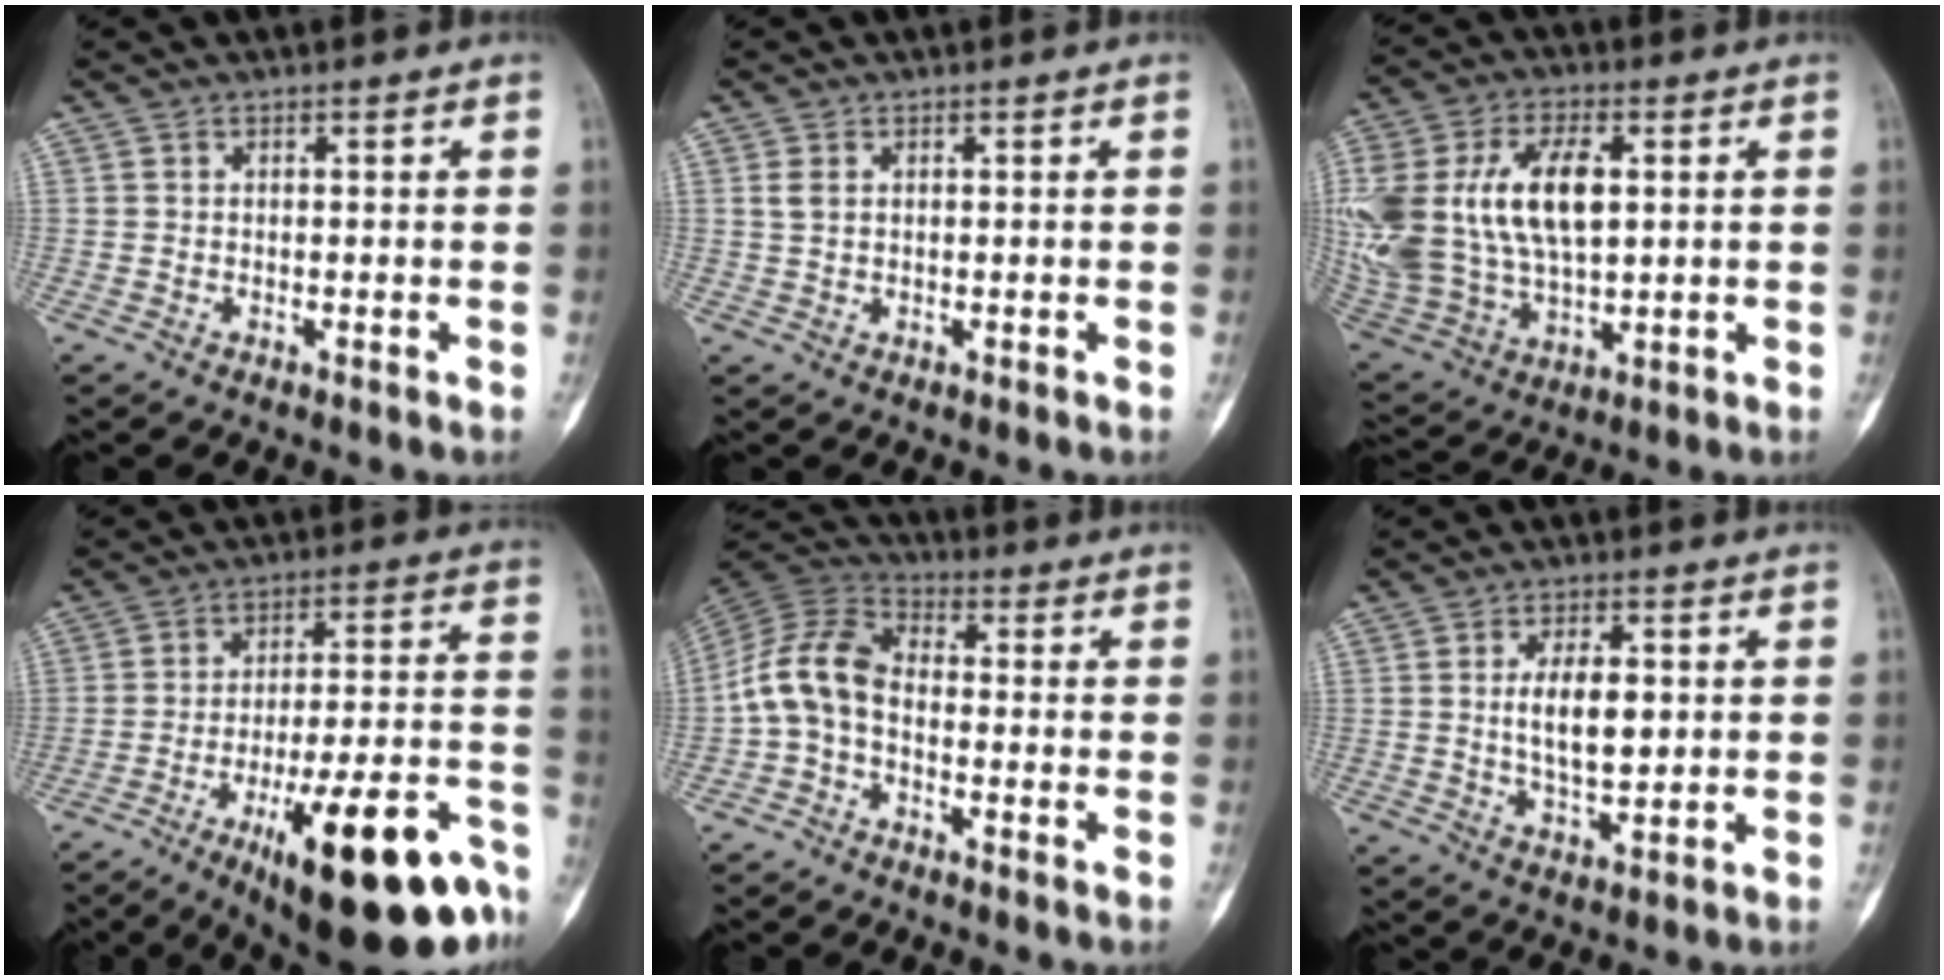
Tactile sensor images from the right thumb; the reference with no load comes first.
{"total": 2.1, "force": [0.6, 1.4, 1.5], "torque": [-0.036, 0.003, 0.014]}
{"total": 24.8, "force": [4.3, 14.5, 19.7], "torque": [-0.434, 0.005, 0.090]}
{"total": 24.3, "force": [-13.1, 6.4, 19.3], "torque": [-0.223, 0.072, -0.189]}
{"total": 9.6, "force": [-1.9, 6.1, 7.1], "torque": [-0.140, 0.033, -0.054]}
{"total": 8.7, "force": [0.8, 4.3, 7.6], "torque": [-0.116, -0.008, 0.017]}